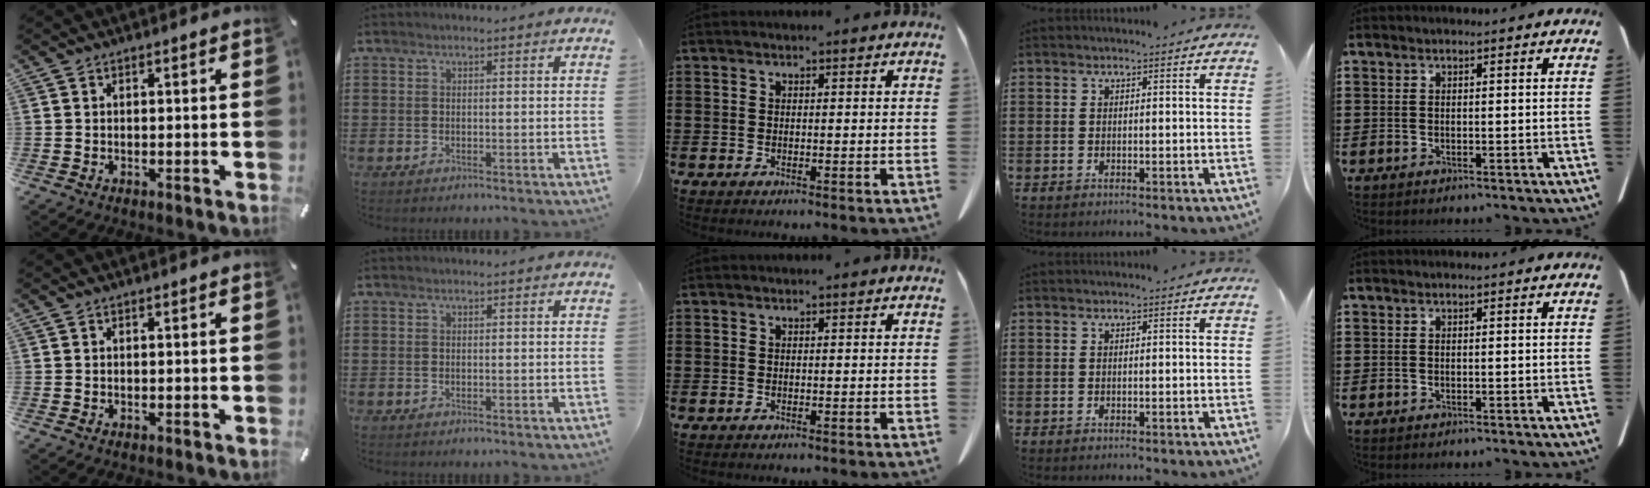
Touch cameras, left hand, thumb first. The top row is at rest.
{}